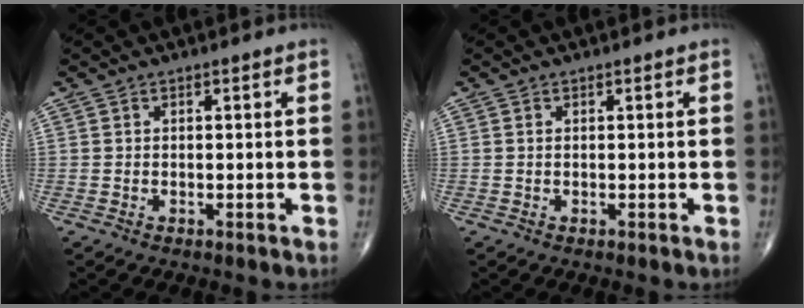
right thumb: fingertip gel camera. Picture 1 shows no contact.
{"total": 0.0}